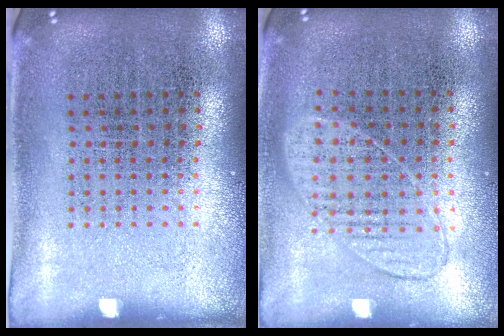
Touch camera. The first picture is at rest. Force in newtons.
{"total": 1.0, "press": 0.9, "slide": 0.4}